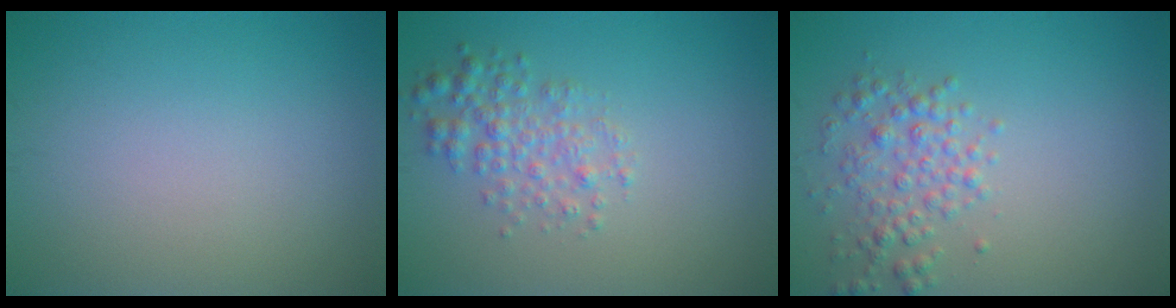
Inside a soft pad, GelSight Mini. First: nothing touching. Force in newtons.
{"total": 2.8, "press": 2.8, "slide": 0.1}
{"total": 2.8, "press": 2.8, "slide": 0.1}